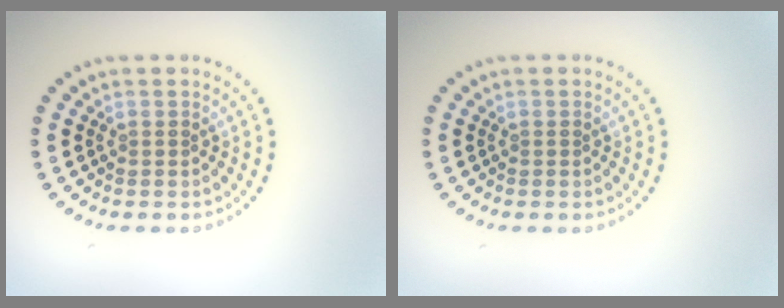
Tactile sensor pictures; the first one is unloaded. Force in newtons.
{"total": 0.0}